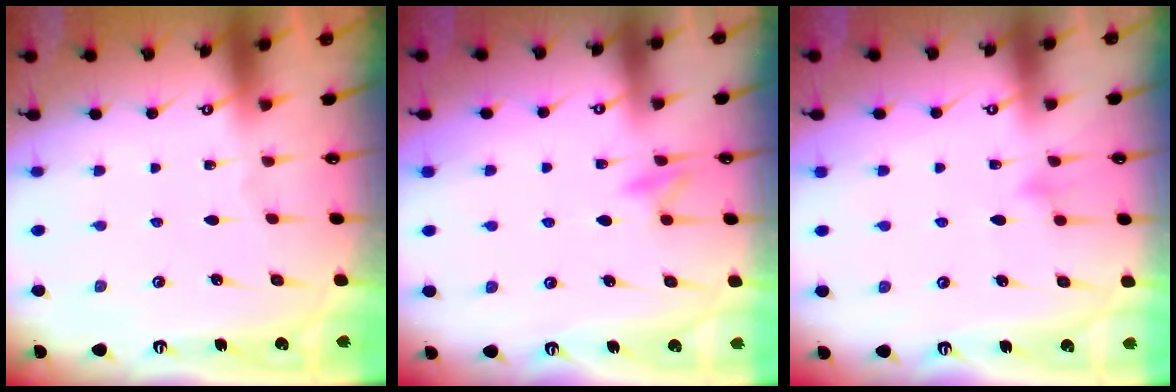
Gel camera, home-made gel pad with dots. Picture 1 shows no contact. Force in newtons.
{"total": 9.0, "press": 8.9, "slide": 1.0}
{"total": 7.1, "press": 7.1, "slide": 0.3}